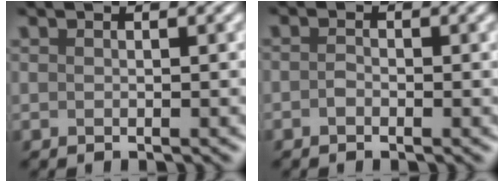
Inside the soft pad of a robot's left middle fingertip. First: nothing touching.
{"total": 1.9, "force": [-1.1, -1.0, -1.2], "torque": [-0.009, 0.001, 0.004]}